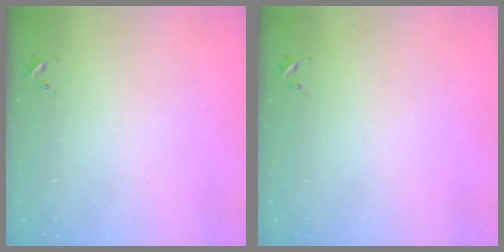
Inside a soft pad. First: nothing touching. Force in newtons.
{"total": 0.0}